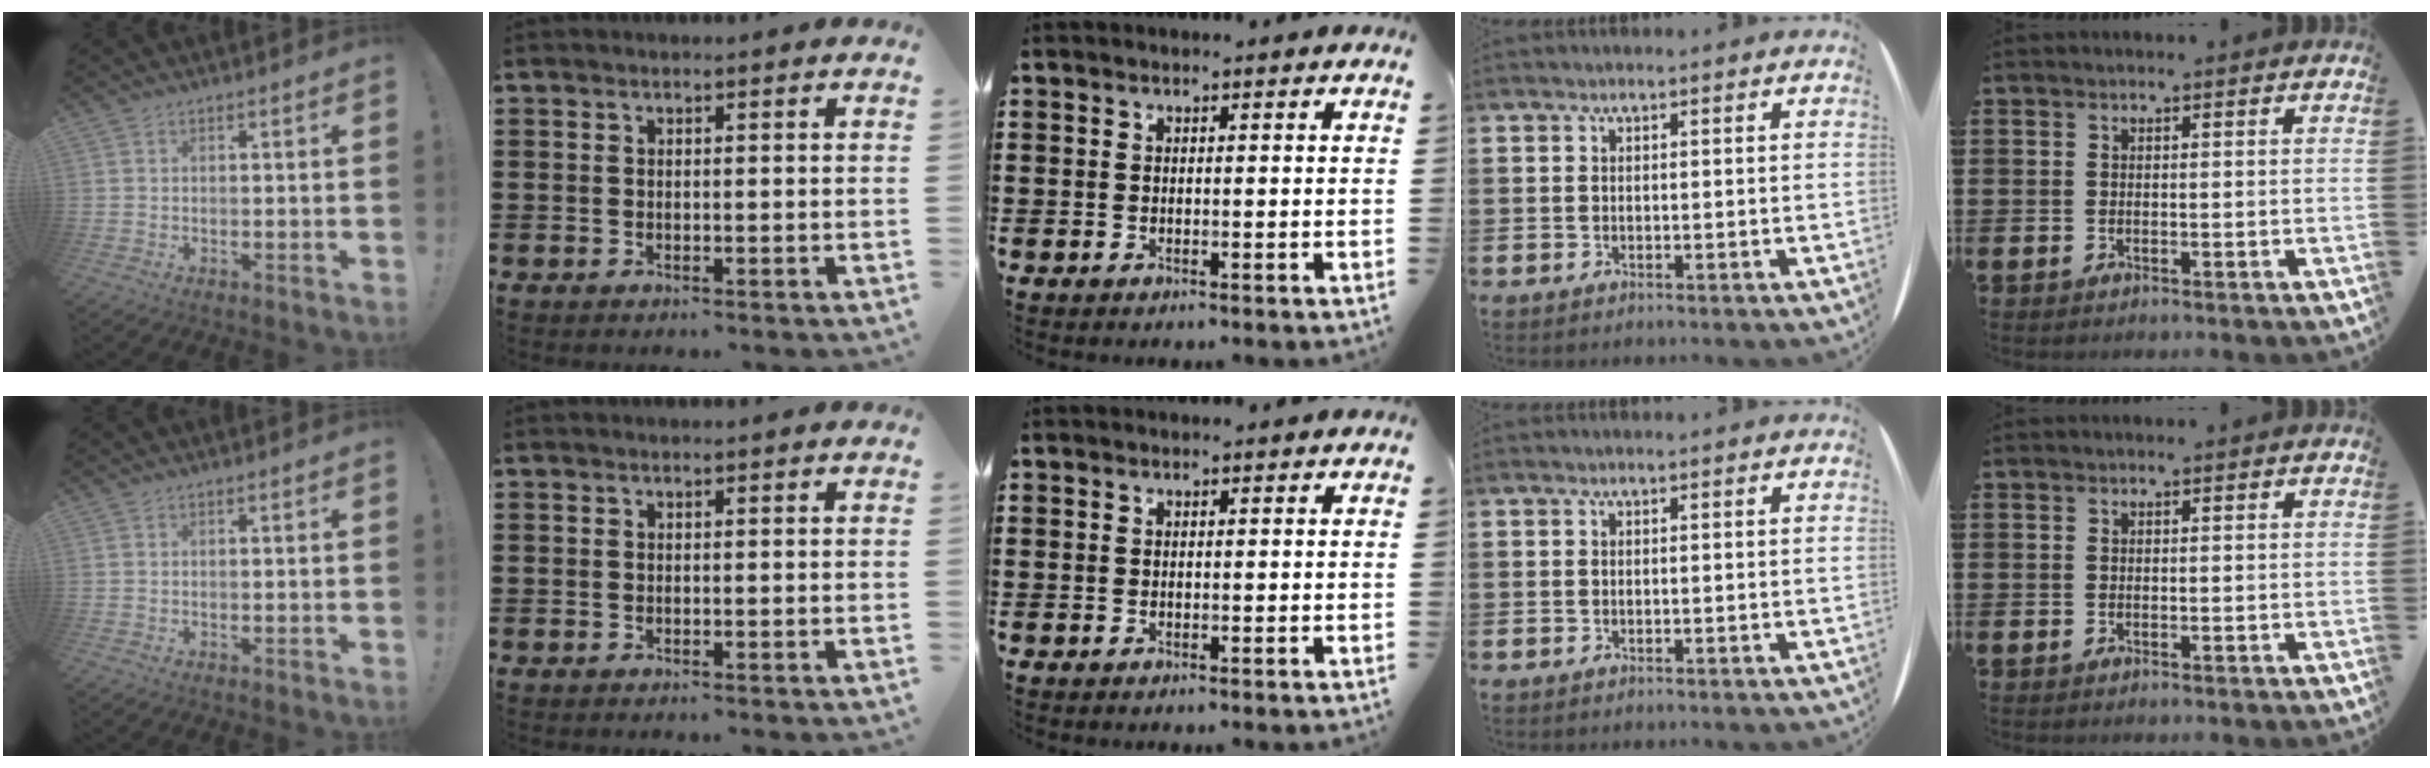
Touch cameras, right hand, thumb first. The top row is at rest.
{}